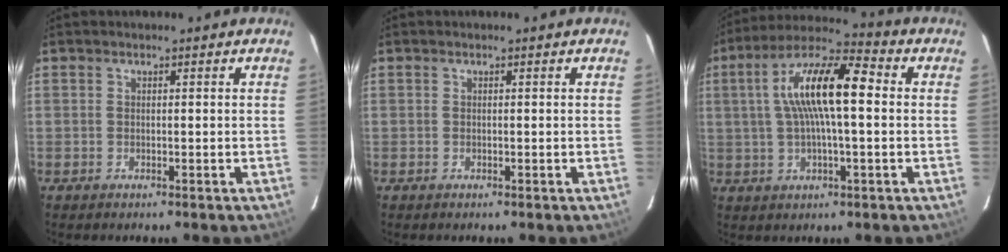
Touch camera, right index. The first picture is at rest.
{"total": 0.0}
{"total": 14.5, "force": [1.8, 3.8, 13.9], "torque": [-0.256, 0.024, 0.023]}